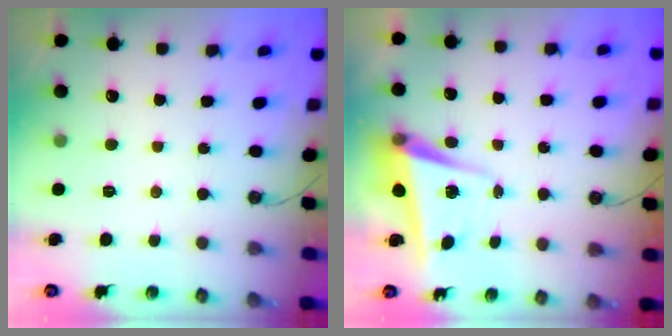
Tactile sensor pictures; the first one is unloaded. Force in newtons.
{"total": 5.3, "press": 5.2, "slide": 1.0}